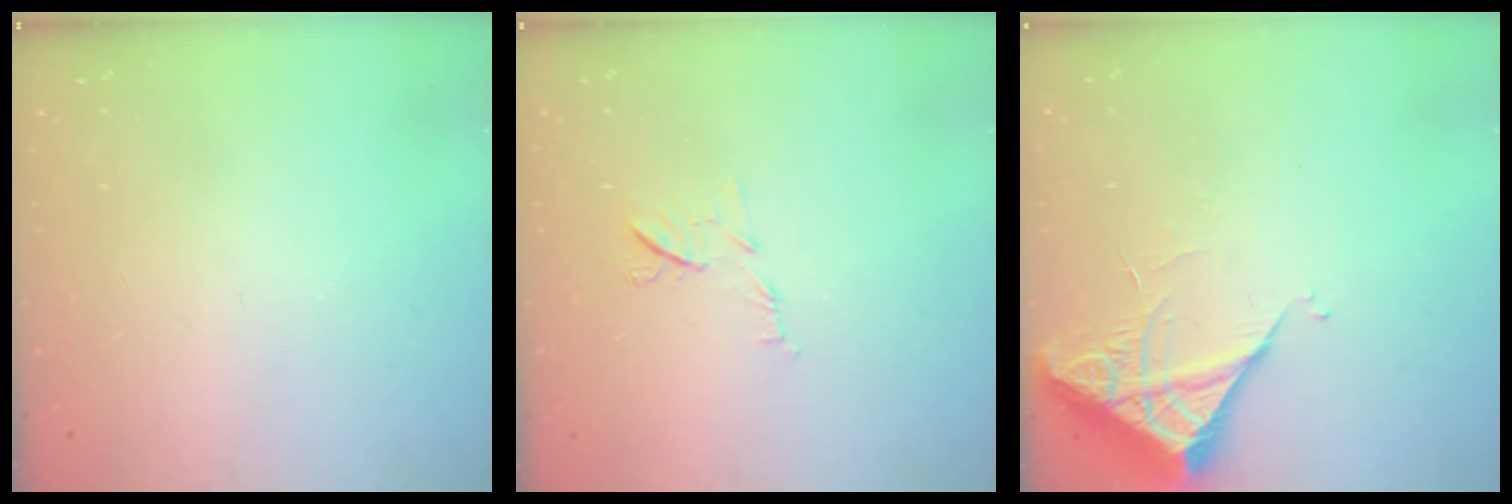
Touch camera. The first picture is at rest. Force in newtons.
{"total": 6.2, "press": 6.2, "slide": 0.7}
{"total": 5.8, "press": 5.8, "slide": 0.2}